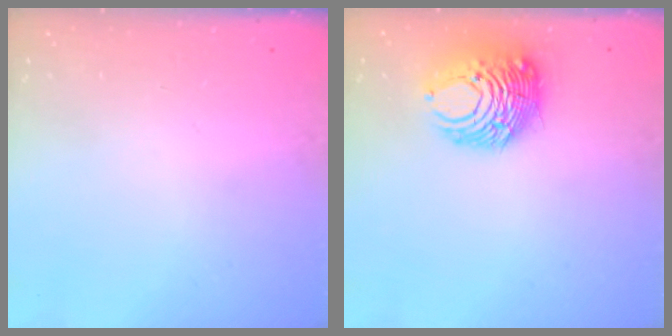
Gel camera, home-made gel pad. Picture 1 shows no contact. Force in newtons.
{"total": 11.2, "press": 11.1, "slide": 0.6}